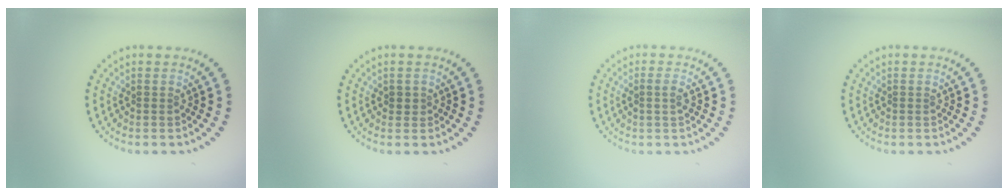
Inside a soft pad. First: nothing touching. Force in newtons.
{"total": 0.9, "press": 0.7, "slide": 0.6}
{"total": 1.2, "press": 1.0, "slide": 0.6}
{"total": 0.0}